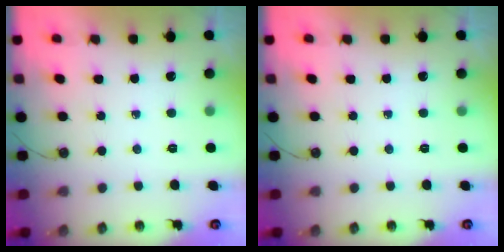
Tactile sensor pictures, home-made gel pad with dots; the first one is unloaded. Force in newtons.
{"total": 0.0}